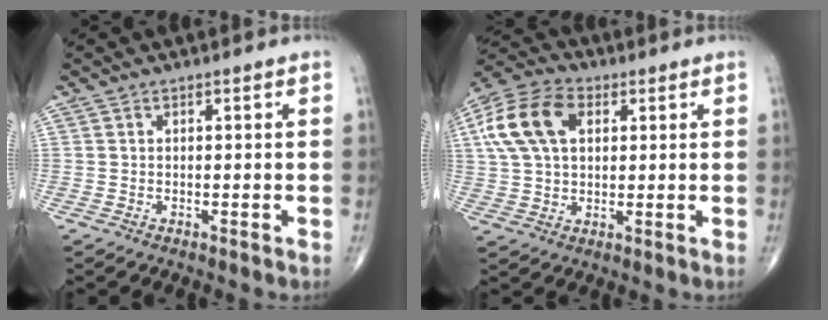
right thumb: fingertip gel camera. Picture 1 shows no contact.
{"total": 14.0, "force": [3.9, 9.0, 10.0], "torque": [-0.193, 0.017, 0.066]}